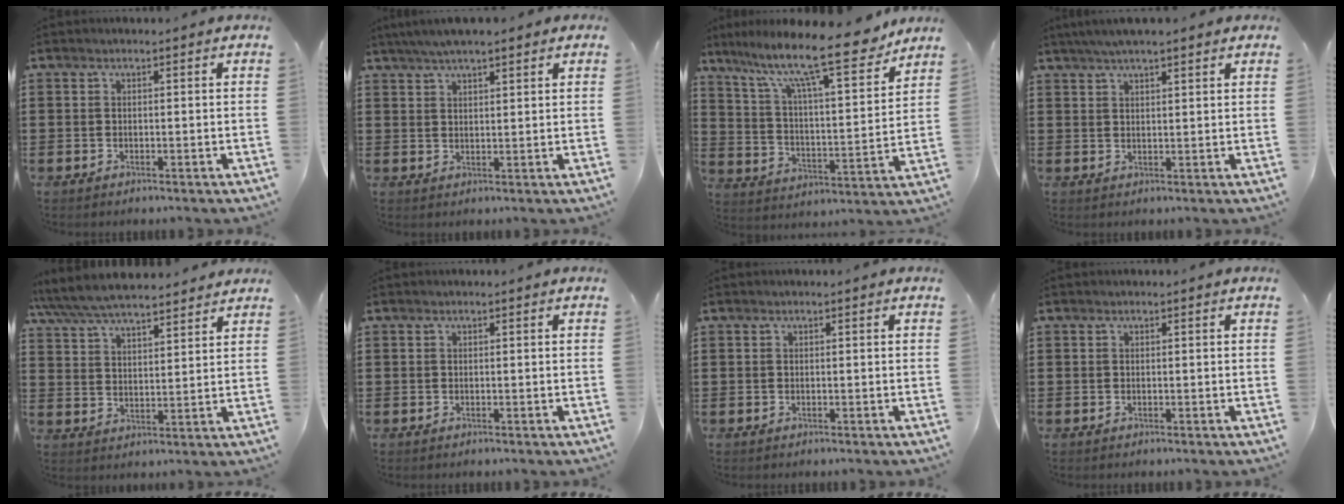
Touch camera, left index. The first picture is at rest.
{"total": 3.9, "force": [3.2, 0.6, 2.3], "torque": [-0.050, 0.003, 0.058]}
{"total": 14.1, "force": [11.2, 1.8, 8.4], "torque": [-0.175, -0.068, 0.184]}
{"total": 3.7, "force": [2.9, 0.5, 2.2], "torque": [-0.049, 0.004, 0.054]}
{"total": 6.6, "force": [6.2, 1.2, 1.9], "torque": [-0.063, -0.025, 0.110]}
{"total": 0.0}
{"total": 0.0}
{"total": 0.0}